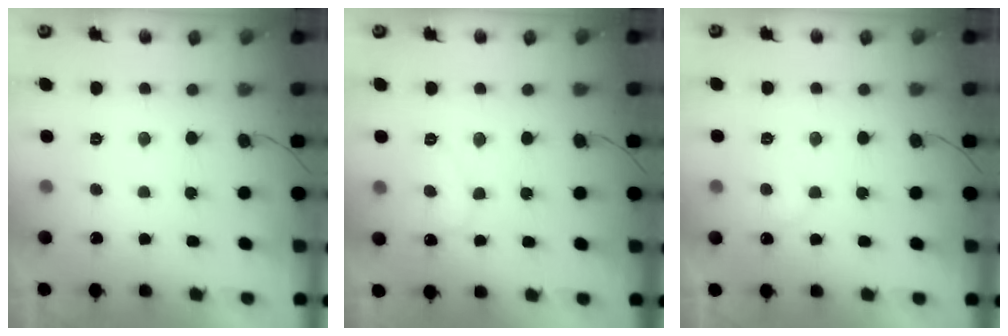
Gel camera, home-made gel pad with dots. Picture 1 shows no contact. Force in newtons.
{"total": 7.0, "press": 7.0, "slide": 0.4}
{"total": 5.8, "press": 5.8, "slide": 0.5}